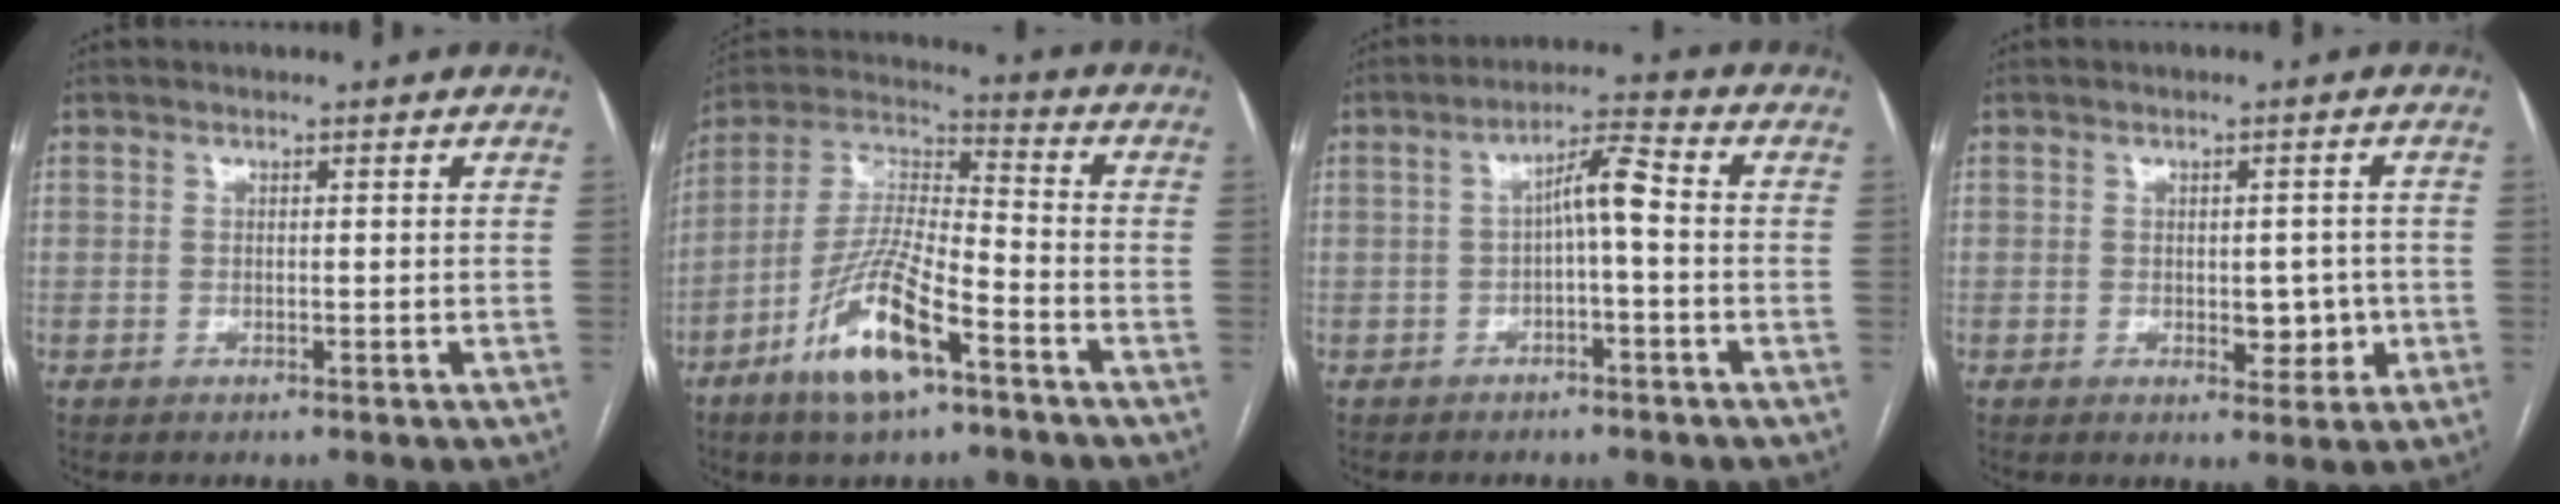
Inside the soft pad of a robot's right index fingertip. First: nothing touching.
{"total": 14.1, "force": [-7.5, 3.1, 11.5], "torque": [-0.238, -0.007, -0.140]}
{"total": 5.2, "force": [-0.4, 0.7, 5.2], "torque": [-0.083, 0.023, -0.007]}
{"total": 4.3, "force": [-0.7, 2.5, 3.5], "torque": [-0.036, 0.004, -0.002]}